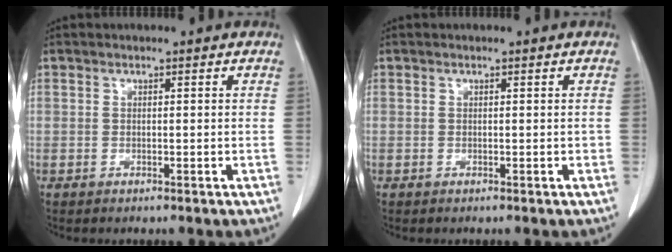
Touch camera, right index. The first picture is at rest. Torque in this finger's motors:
{"motor_torque": [0.03, 0.00, 0.00, 0.01]}